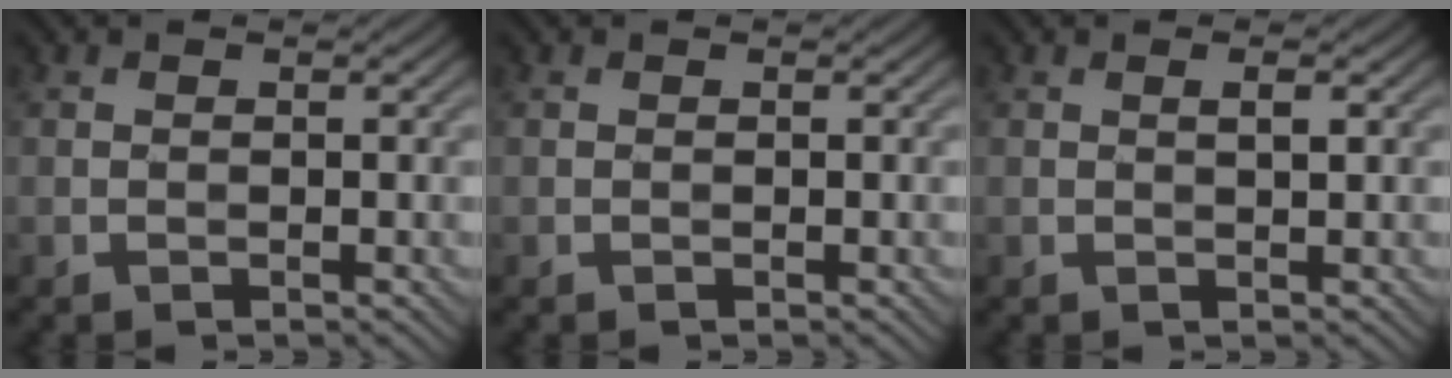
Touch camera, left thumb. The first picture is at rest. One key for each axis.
{"total": 0.0}
{"total": 1.2, "fx": 0.4, "fy": 0.2, "fz": 1.1, "tx": -0.019, "ty": 0.001, "tz": 0.006}